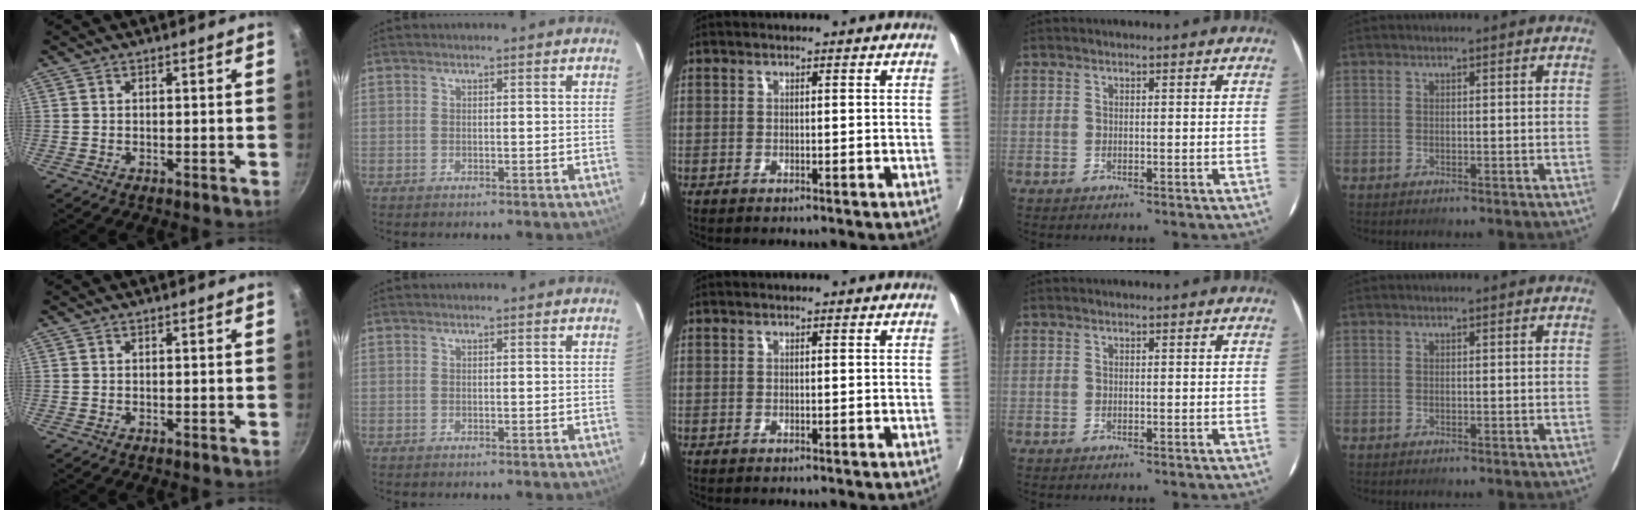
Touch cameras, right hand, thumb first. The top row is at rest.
{}